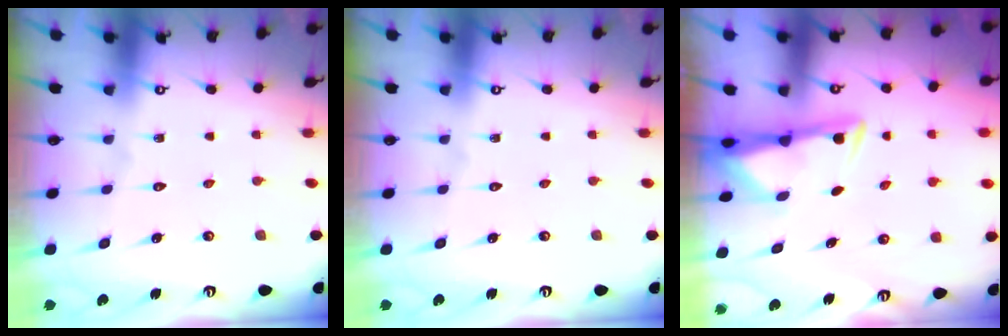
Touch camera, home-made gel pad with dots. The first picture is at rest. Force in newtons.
{"total": 0.0}
{"total": 2.8, "press": 2.7, "slide": 0.5}